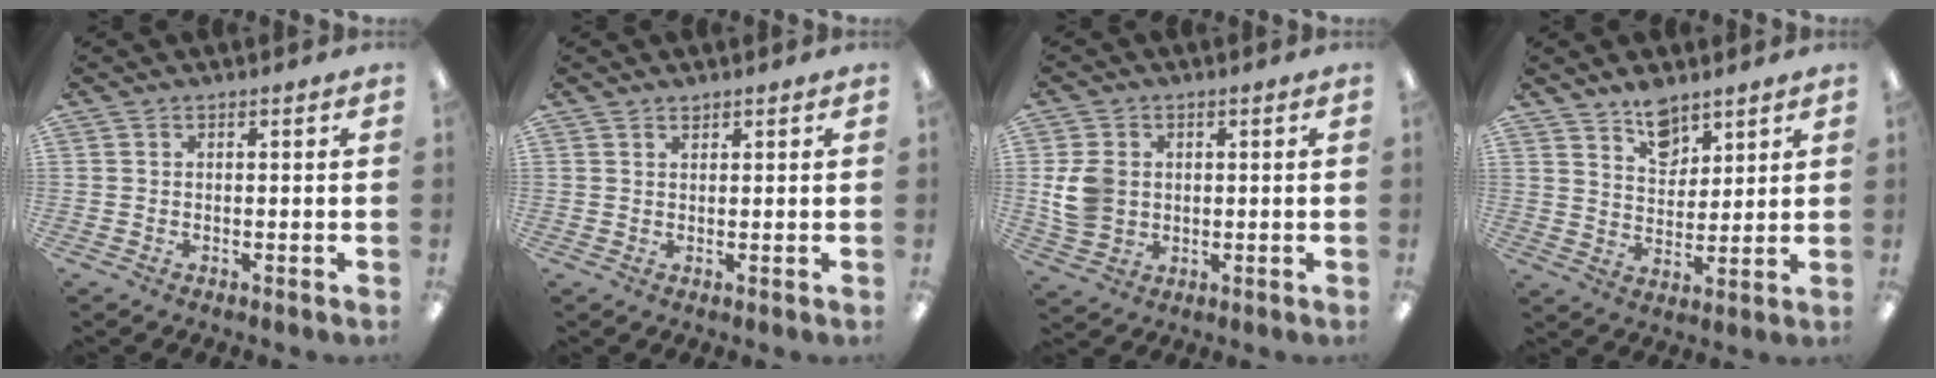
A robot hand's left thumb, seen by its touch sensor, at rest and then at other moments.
{"total": 1.1, "force": [1.0, 0.4, 0.2], "torque": [0.004, -0.005, 0.018]}
{"total": 7.1, "force": [0.8, 6.0, 3.7], "torque": [-0.071, 0.006, 0.017]}
{"total": 7.7, "force": [6.2, 4.1, 2.0], "torque": [-0.022, -0.041, 0.113]}